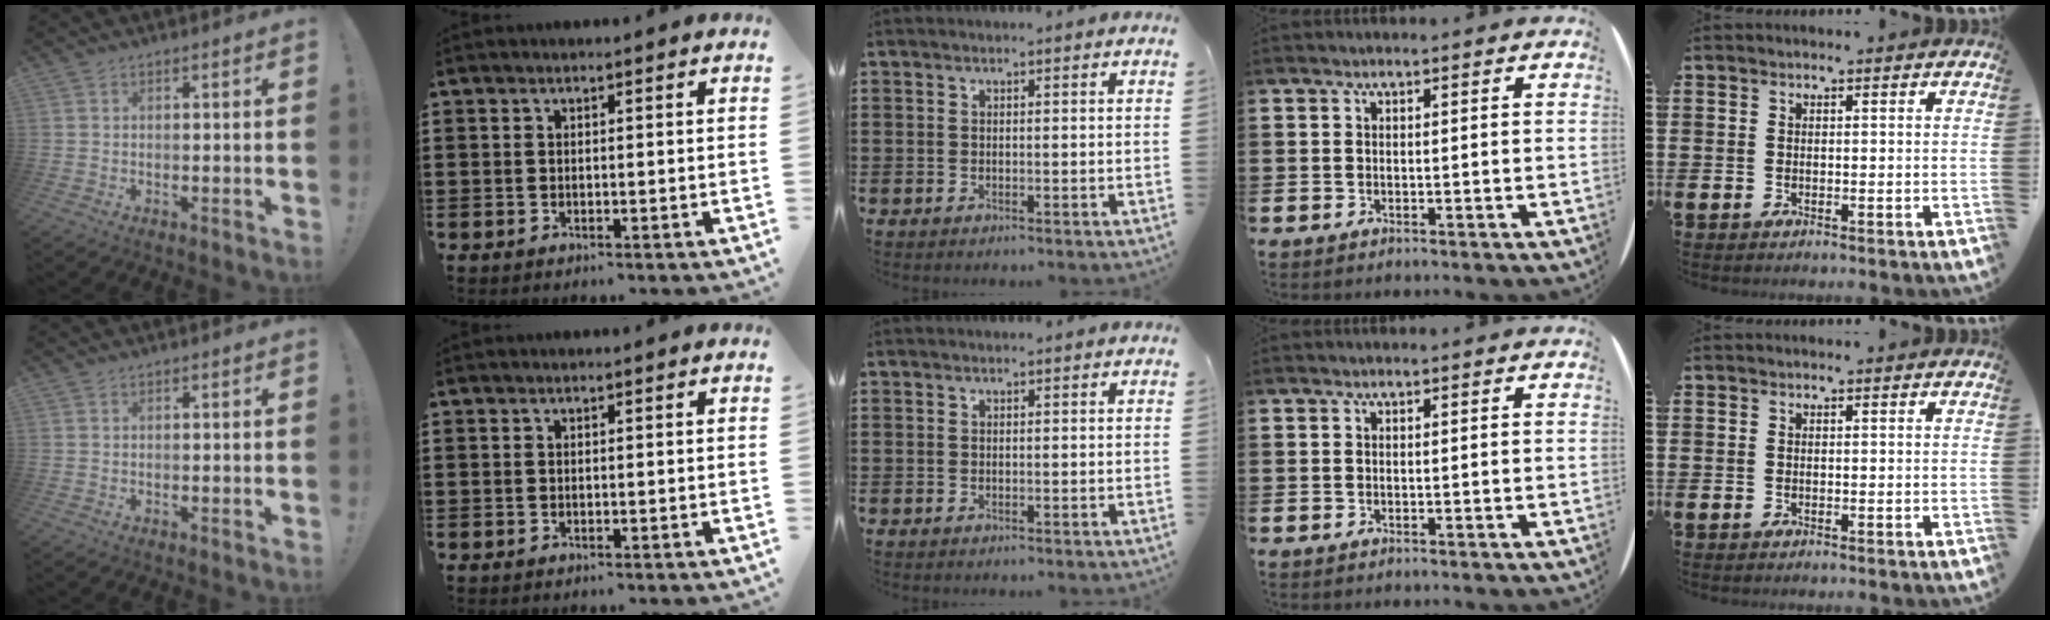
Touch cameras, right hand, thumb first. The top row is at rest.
{}